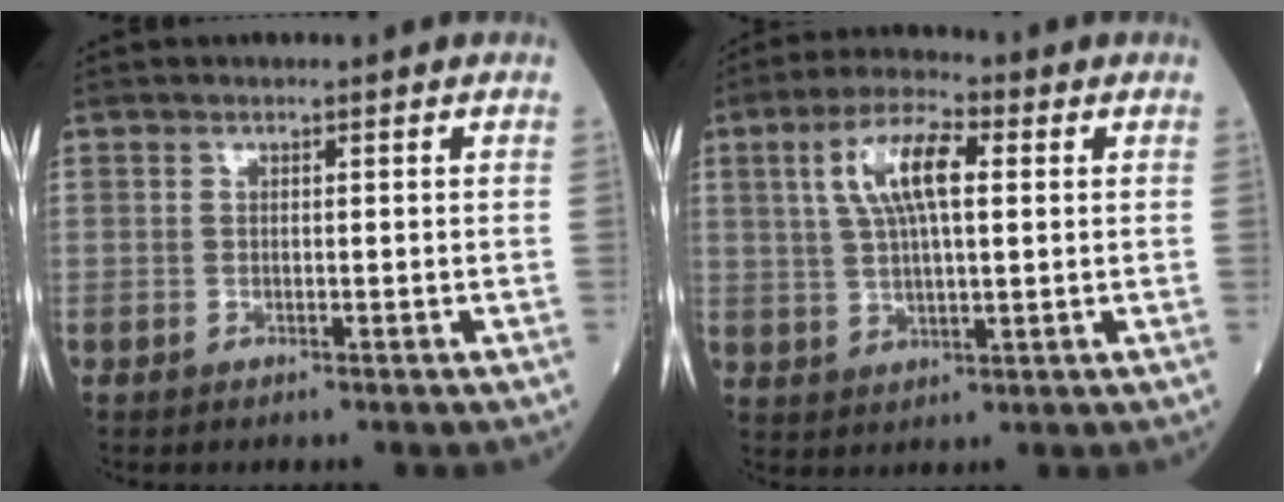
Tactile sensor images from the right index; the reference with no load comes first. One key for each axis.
{"total": 9.5, "fx": 2.8, "fy": 2.8, "fz": 8.7, "tx": -0.173, "ty": 0.017, "tz": 0.051}